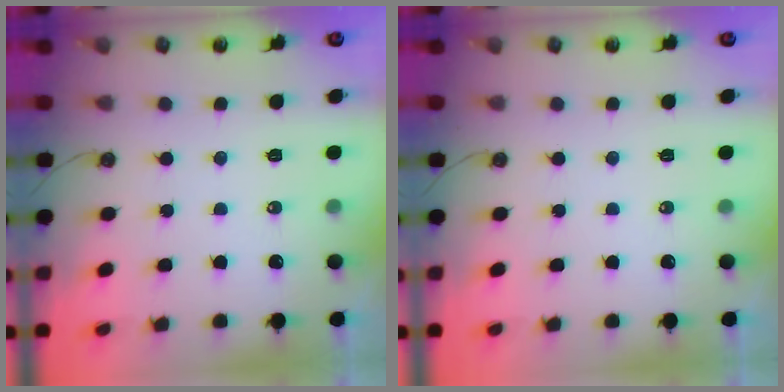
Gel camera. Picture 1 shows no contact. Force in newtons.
{"total": 0.0}